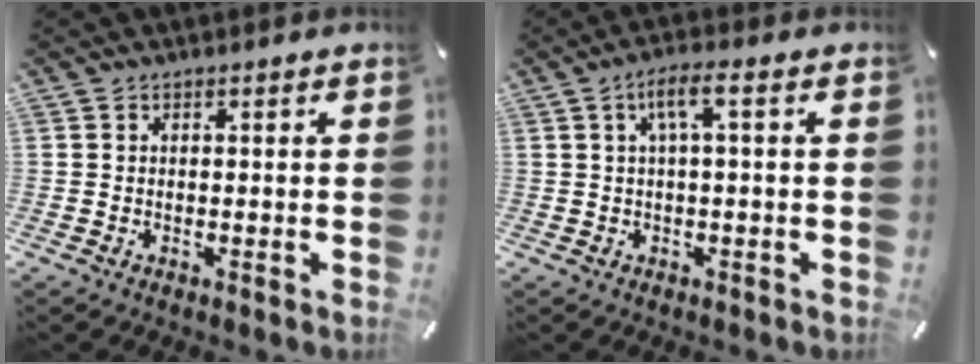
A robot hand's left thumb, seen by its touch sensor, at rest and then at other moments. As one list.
[{"total": 5.1, "force": [0.9, 1.0, 4.9], "torque": [-0.095, 0.006, 0.013]}]